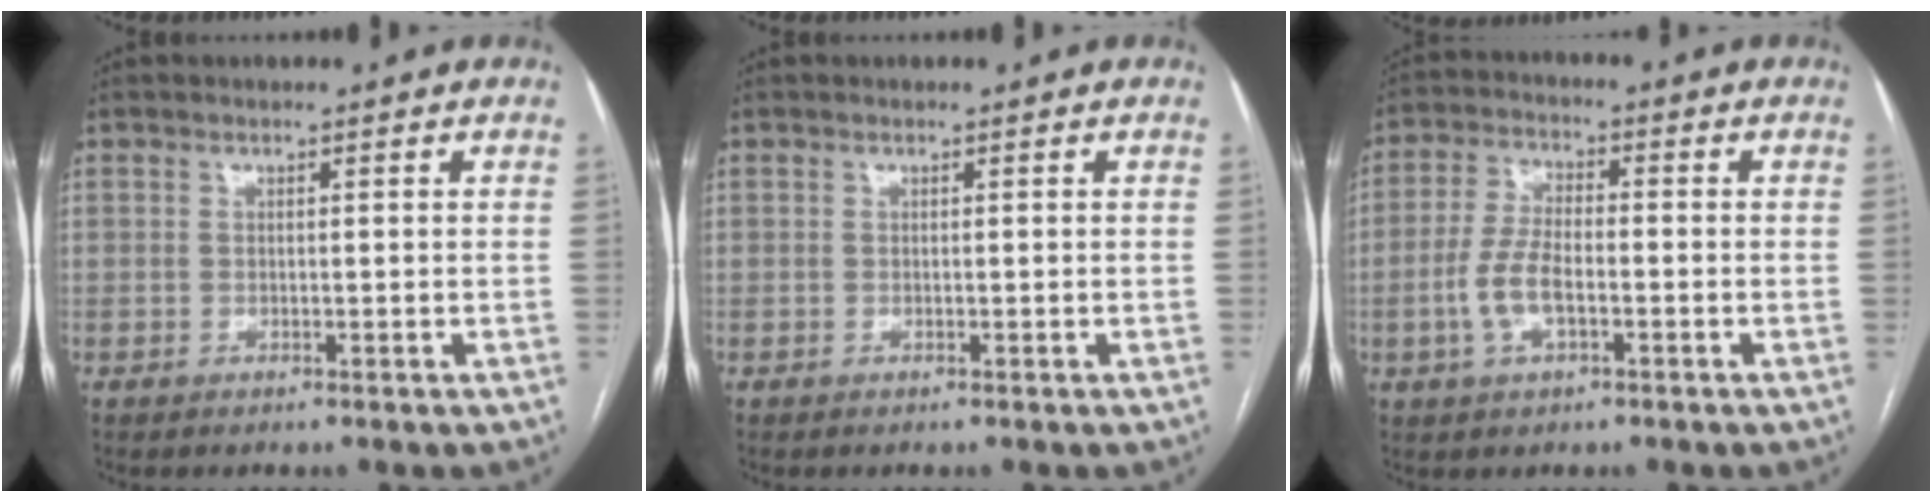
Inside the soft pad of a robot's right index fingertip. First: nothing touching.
{"total": 0.0}
{"total": 6.7, "force": [-1.7, 2.7, 5.8], "torque": [-0.134, 0.006, -0.033]}